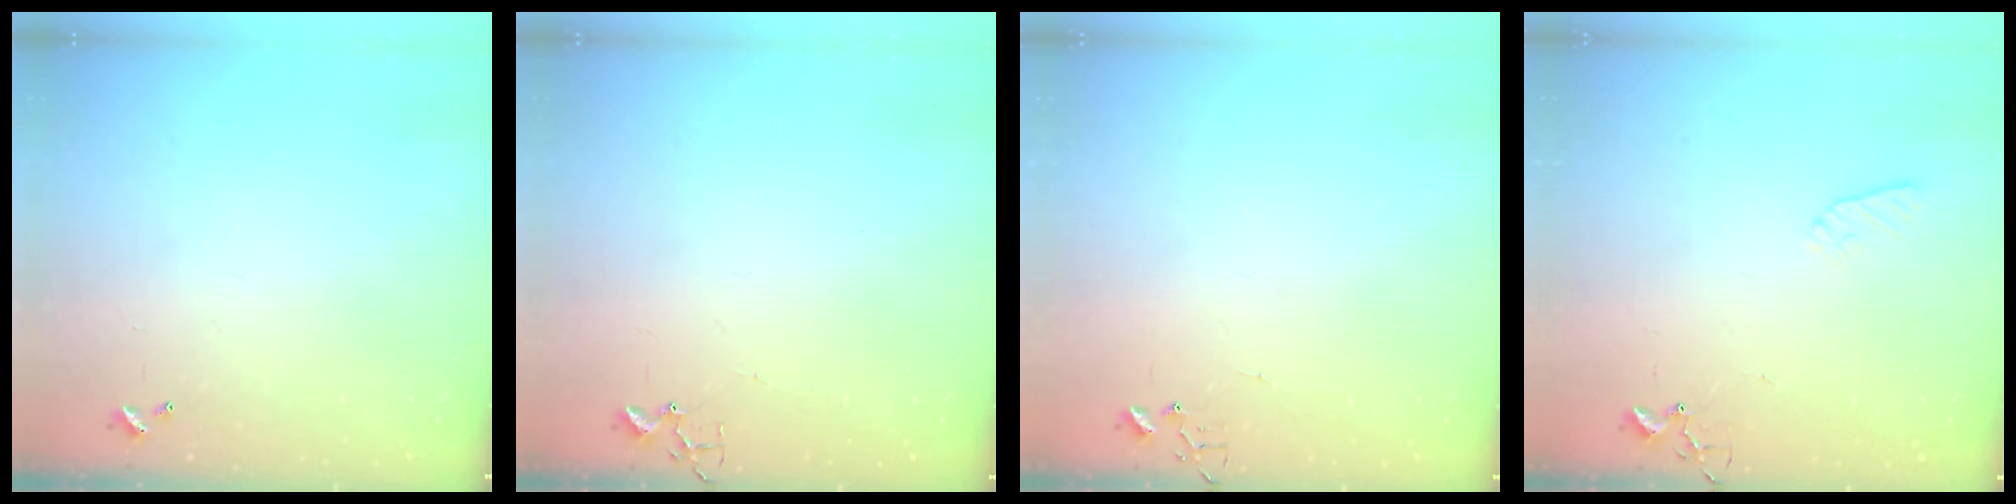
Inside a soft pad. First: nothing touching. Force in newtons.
{"total": 1.9, "press": 1.9, "slide": 0.2}
{"total": 3.6, "press": 3.6, "slide": 0.4}
{"total": 6.6, "press": 6.5, "slide": 0.7}